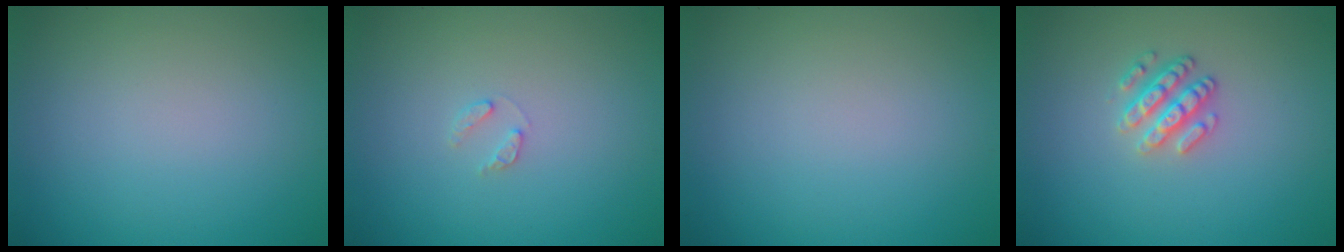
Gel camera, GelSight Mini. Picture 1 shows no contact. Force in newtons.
{"total": 0.9, "press": 0.9, "slide": 0.2}
{"total": 0.0}
{"total": 2.5, "press": 2.4, "slide": 0.8}